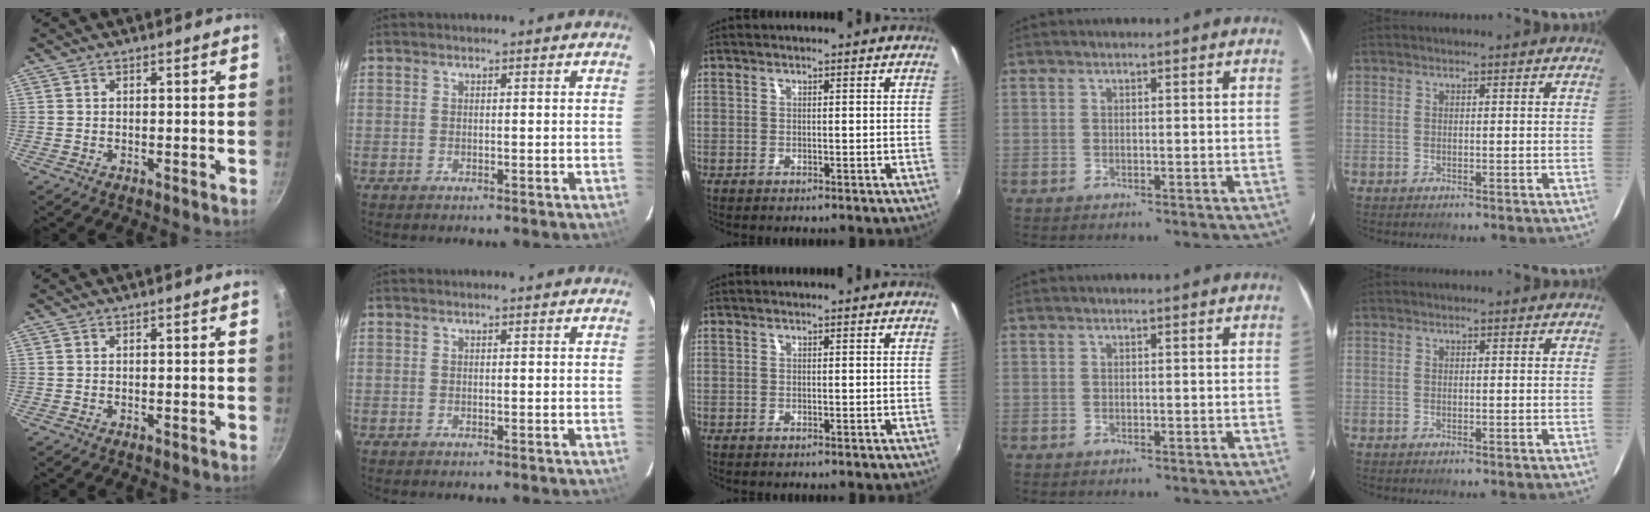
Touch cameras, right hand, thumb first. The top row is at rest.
{}